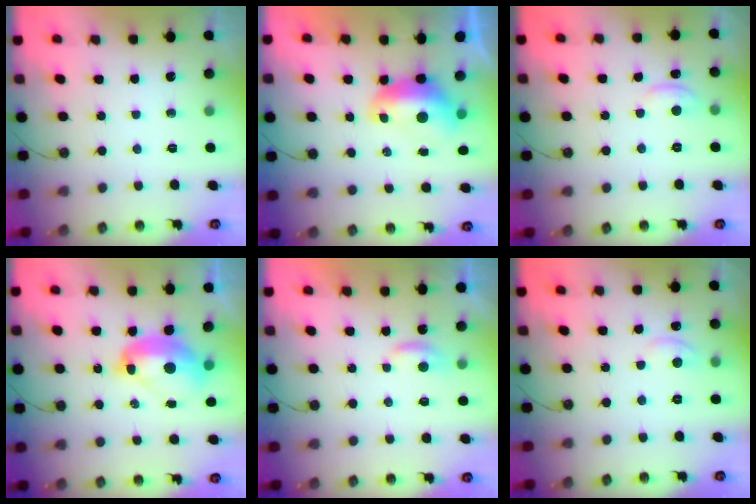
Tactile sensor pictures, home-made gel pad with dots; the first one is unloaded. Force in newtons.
{"total": 2.1, "press": 1.9, "slide": 0.9}
{"total": 1.8, "press": 1.7, "slide": 0.5}
{"total": 4.8, "press": 4.7, "slide": 0.7}
{"total": 2.3, "press": 2.3, "slide": 0.4}
{"total": 1.5, "press": 1.4, "slide": 0.6}